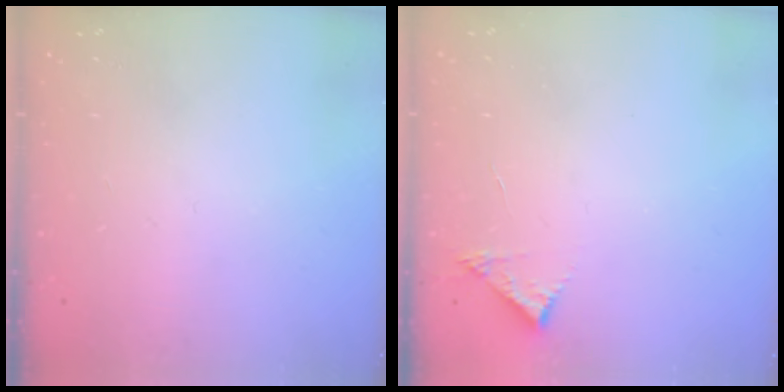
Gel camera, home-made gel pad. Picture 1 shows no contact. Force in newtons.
{"total": 3.6, "press": 3.6, "slide": 0.1}